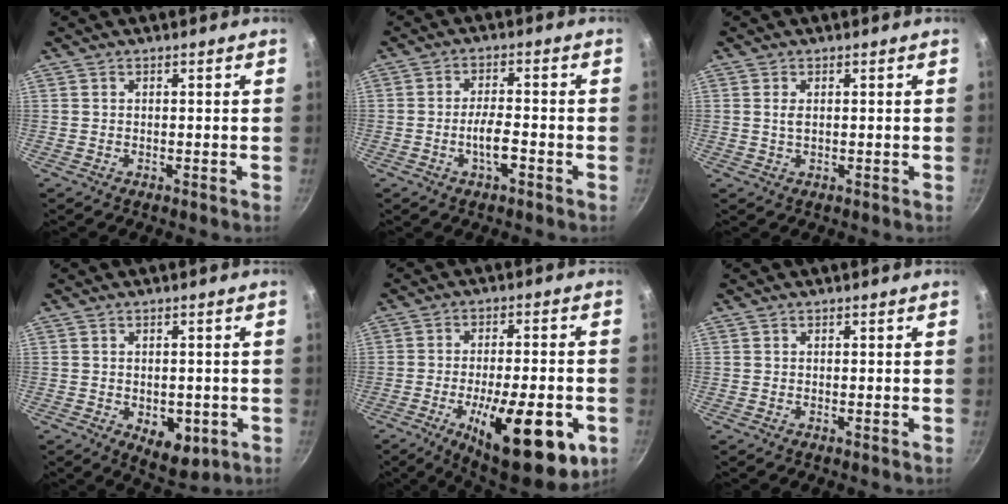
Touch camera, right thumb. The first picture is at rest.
{"total": 4.8, "force": [-1.7, 1.7, 4.2], "torque": [-0.072, 0.015, -0.031]}
{"total": 1.5, "force": [0.3, 0.7, 1.3], "torque": [-0.029, -0.002, 0.007]}
{"total": 7.2, "force": [-2.0, 4.1, 5.5], "torque": [-0.057, -0.004, -0.015]}
{"total": 20.5, "force": [-7.5, 7.3, 17.6], "torque": [-0.226, 0.001, -0.095]}
{"total": 0.0}